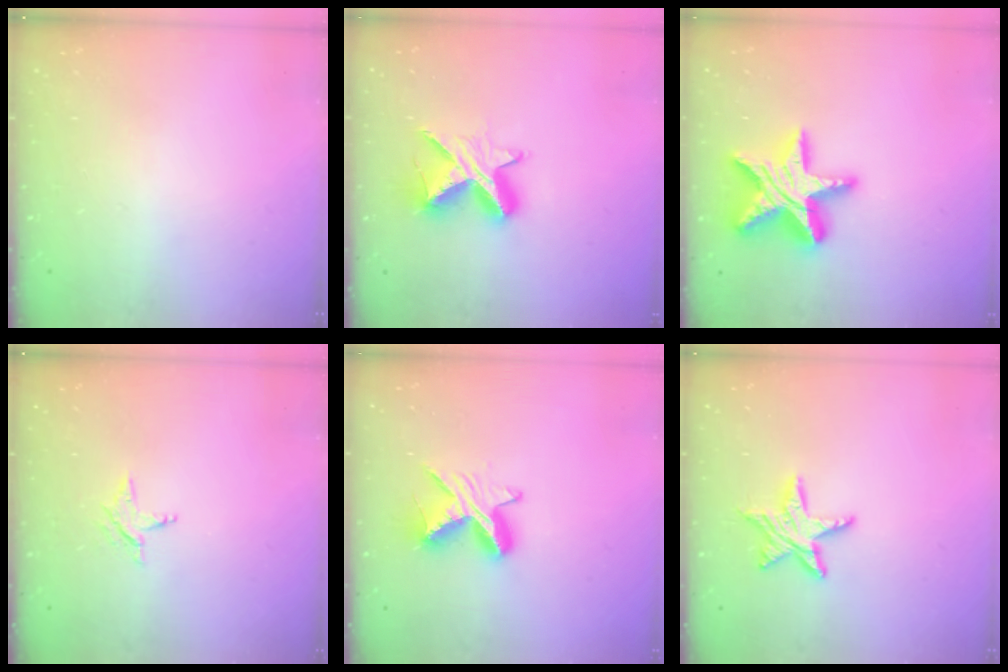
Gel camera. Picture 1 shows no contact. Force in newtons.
{"total": 10.6, "press": 10.6, "slide": 0.7}
{"total": 20.7, "press": 20.7, "slide": 1.6}
{"total": 2.5, "press": 2.5, "slide": 0.3}
{"total": 8.7, "press": 8.7, "slide": 0.2}
{"total": 9.8, "press": 9.8, "slide": 0.6}